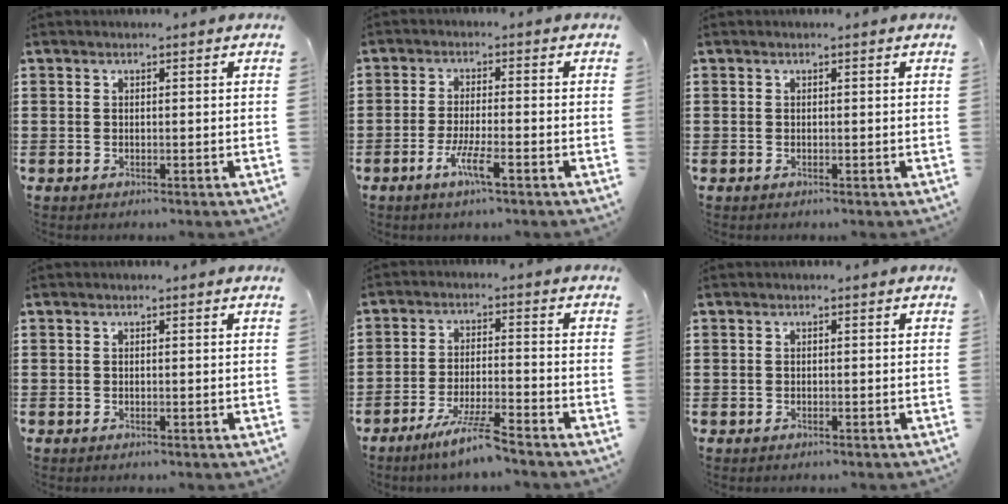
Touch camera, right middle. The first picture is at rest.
{"total": 4.8, "force": [-2.5, 0.6, 4.0], "torque": [-0.084, -0.010, -0.048]}
{"total": 0.0}
{"total": 0.0}
{"total": 6.3, "force": [-5.1, -0.1, 3.7], "torque": [-0.077, -0.014, -0.096]}
{"total": 0.0}